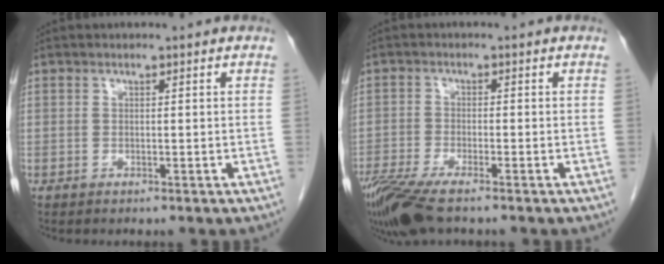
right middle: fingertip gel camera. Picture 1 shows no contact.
{"total": 8.7, "force": [-6.4, 1.5, 5.7], "torque": [-0.108, -0.020, -0.118]}